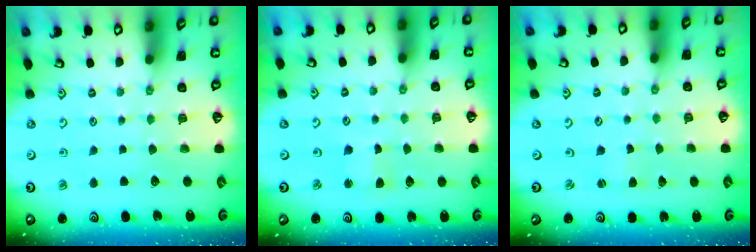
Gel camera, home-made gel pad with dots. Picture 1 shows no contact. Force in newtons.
{"total": 2.7, "press": 2.6, "slide": 0.4}
{"total": 0.8, "press": 0.8, "slide": 0.1}